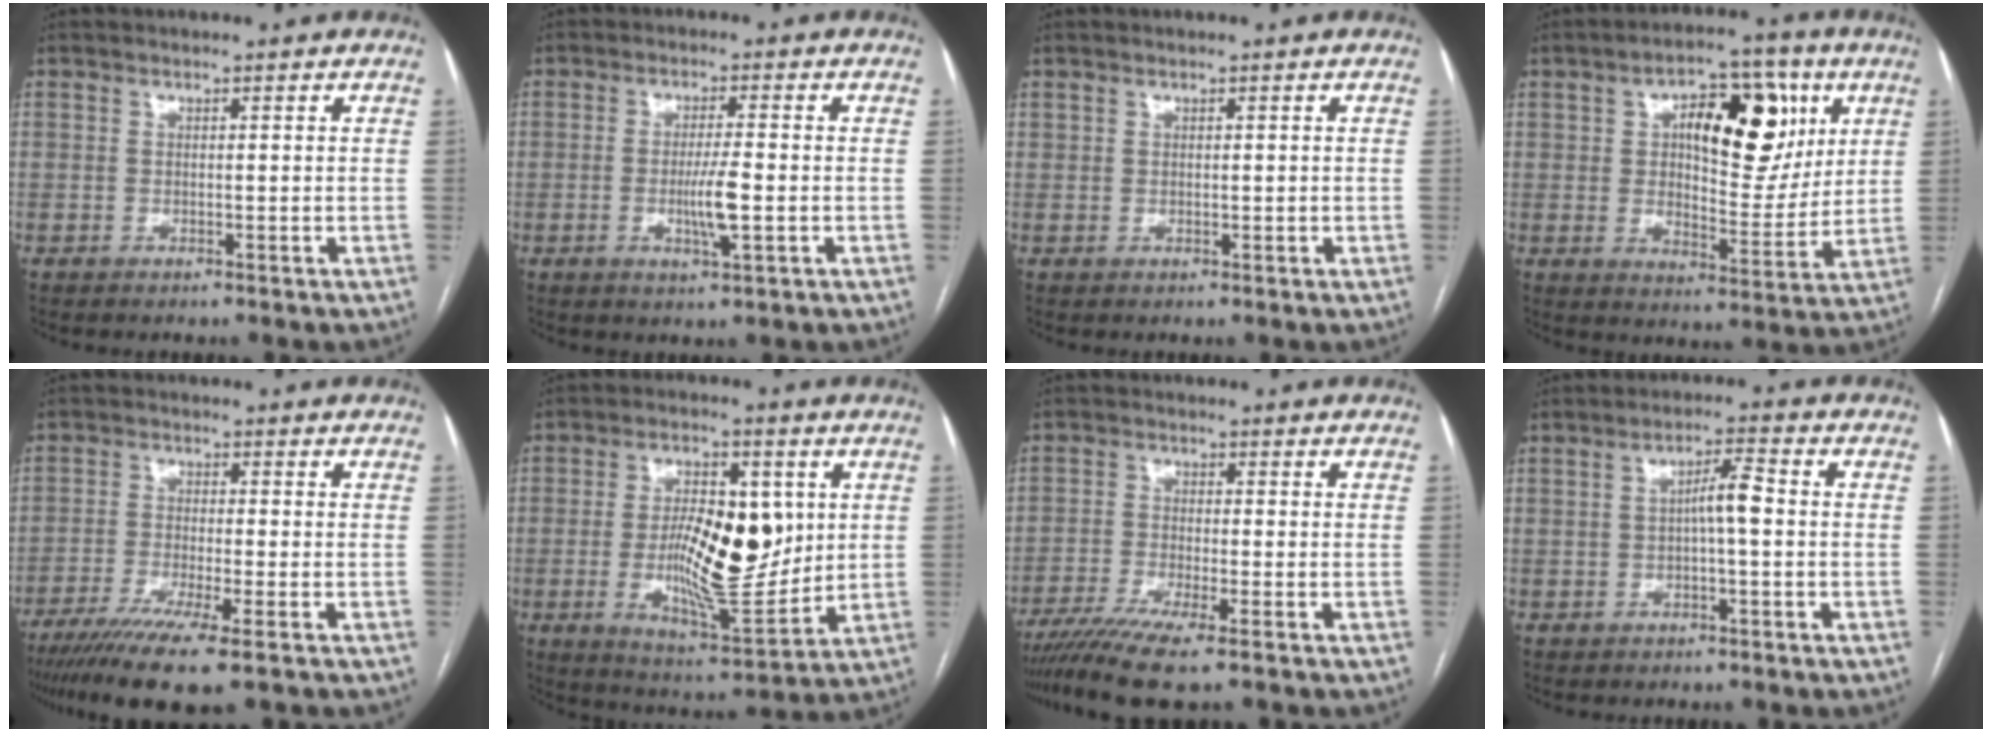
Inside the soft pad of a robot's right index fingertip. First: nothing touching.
{"total": 5.2, "force": [-1.1, 0.3, 5.0], "torque": [-0.097, -0.010, -0.019]}
{"total": 0.6, "force": [0.4, 0.4, 0.3], "torque": [-0.002, 0.001, 0.007]}
{"total": 15.6, "force": [5.2, 6.9, 13.0], "torque": [-0.181, 0.026, 0.083]}
{"total": 10.9, "force": [-7.5, 0.1, 7.9], "torque": [-0.130, -0.026, -0.122]}
{"total": 14.9, "force": [0.8, 5.1, 14.0], "torque": [-0.245, -0.002, 0.019]}
{"total": 7.1, "force": [-5.4, -0.4, 4.5], "torque": [-0.073, -0.016, -0.093]}
{"total": 4.0, "force": [-0.2, 0.5, 4.0], "torque": [-0.067, 0.011, -0.003]}